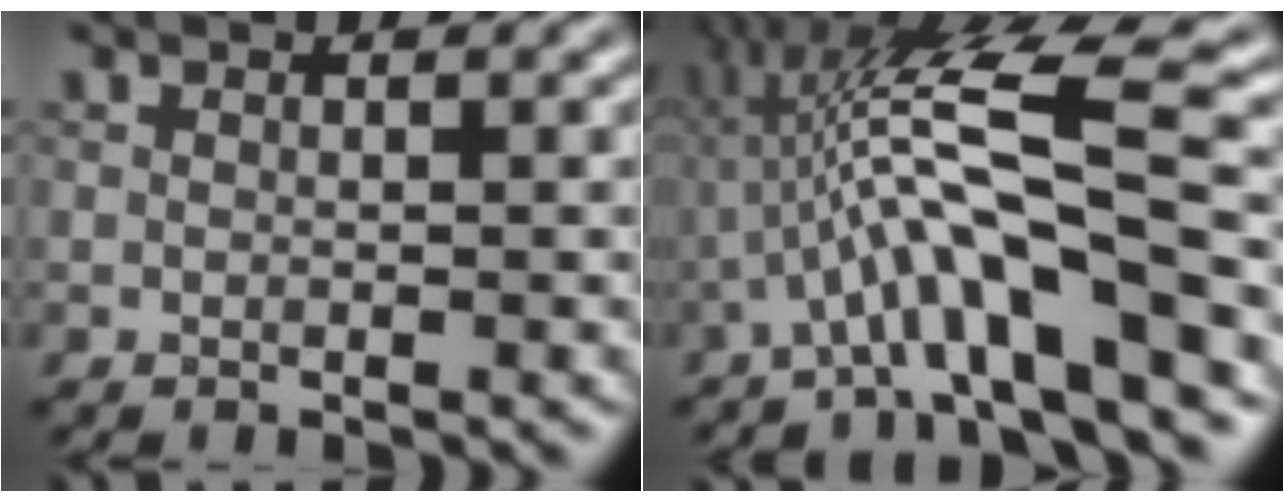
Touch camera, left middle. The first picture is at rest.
{"total": 10.1, "force": [-2.5, 1.9, 9.6], "torque": [-0.163, 0.028, -0.046]}